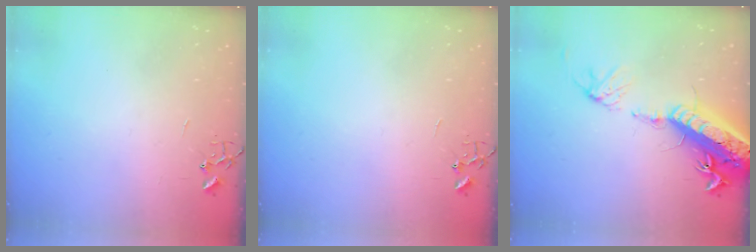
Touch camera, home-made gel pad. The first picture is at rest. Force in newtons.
{"total": 0.0}
{"total": 21.7, "press": 21.1, "slide": 4.7}